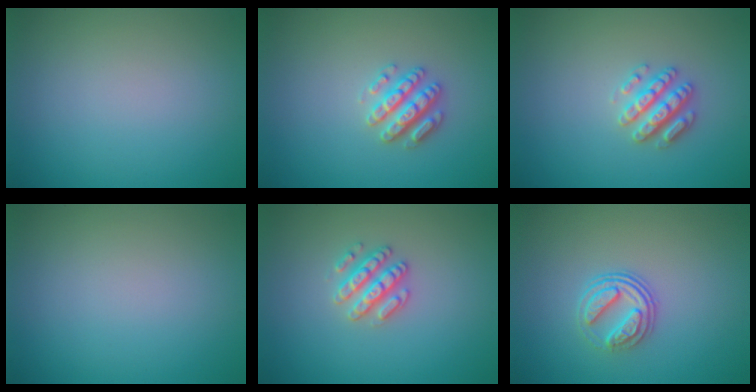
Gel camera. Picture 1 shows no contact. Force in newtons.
{"total": 2.8, "press": 2.8, "slide": 0.3}
{"total": 2.8, "press": 2.8, "slide": 0.3}
{"total": 0.0}
{"total": 2.6, "press": 2.6, "slide": 0.3}
{"total": 3.1, "press": 2.6, "slide": 1.7}